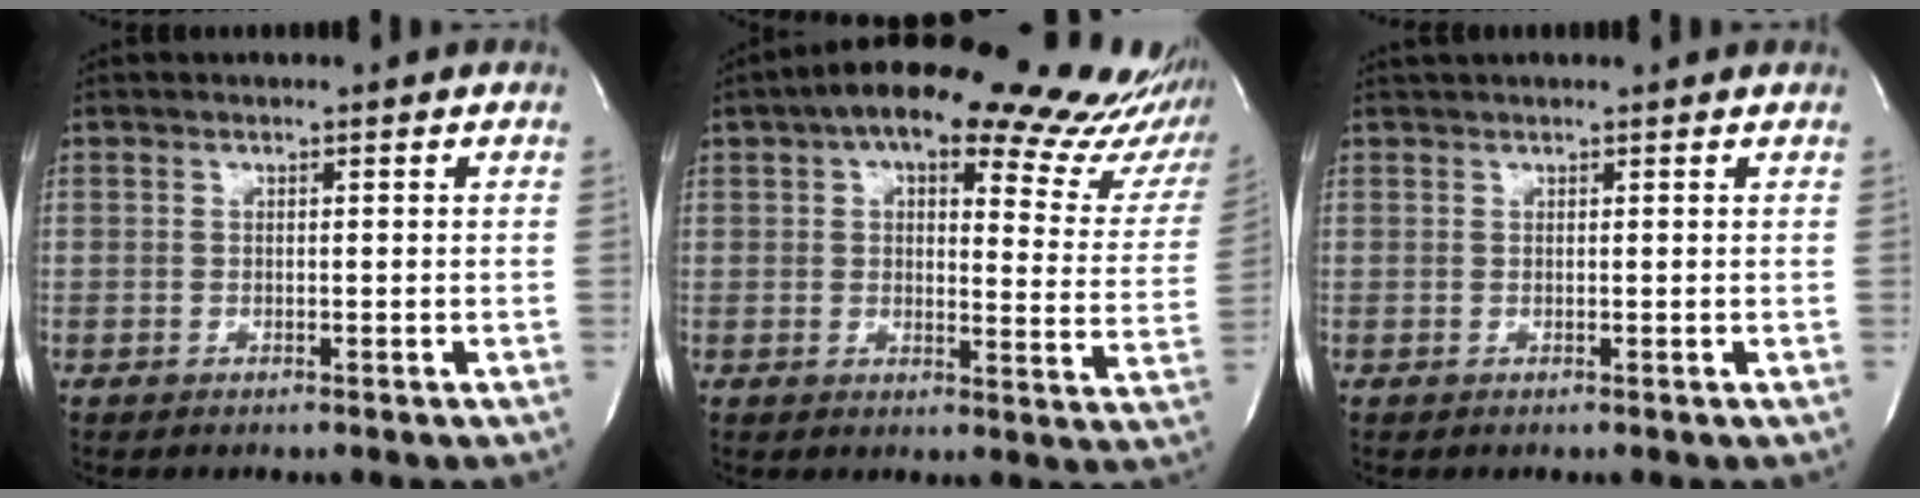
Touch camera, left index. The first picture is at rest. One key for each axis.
{"total": 25.1, "fx": 20.1, "fy": 7.5, "fz": 13.0, "tx": -0.175, "ty": -0.013, "tz": 0.223}
{"total": 3.6, "fx": 3.3, "fy": 0.6, "fz": 1.2, "tx": -0.019, "ty": 0.031, "tz": 0.045}